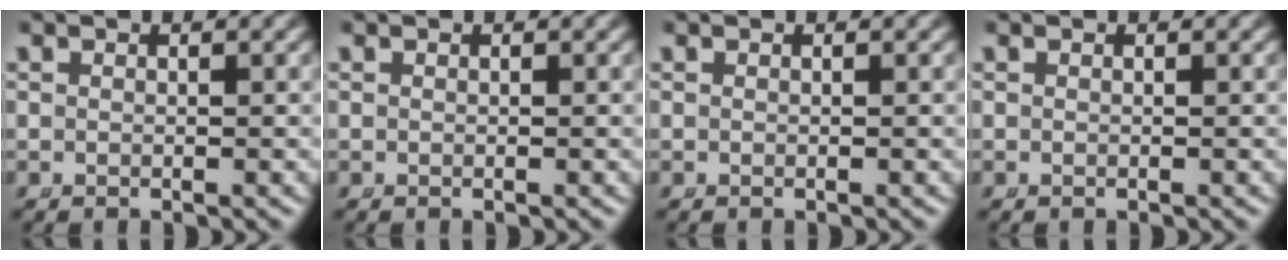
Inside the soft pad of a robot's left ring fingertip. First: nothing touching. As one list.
[{"total": 0.0}, {"total": 0.0}, {"total": 0.0}]